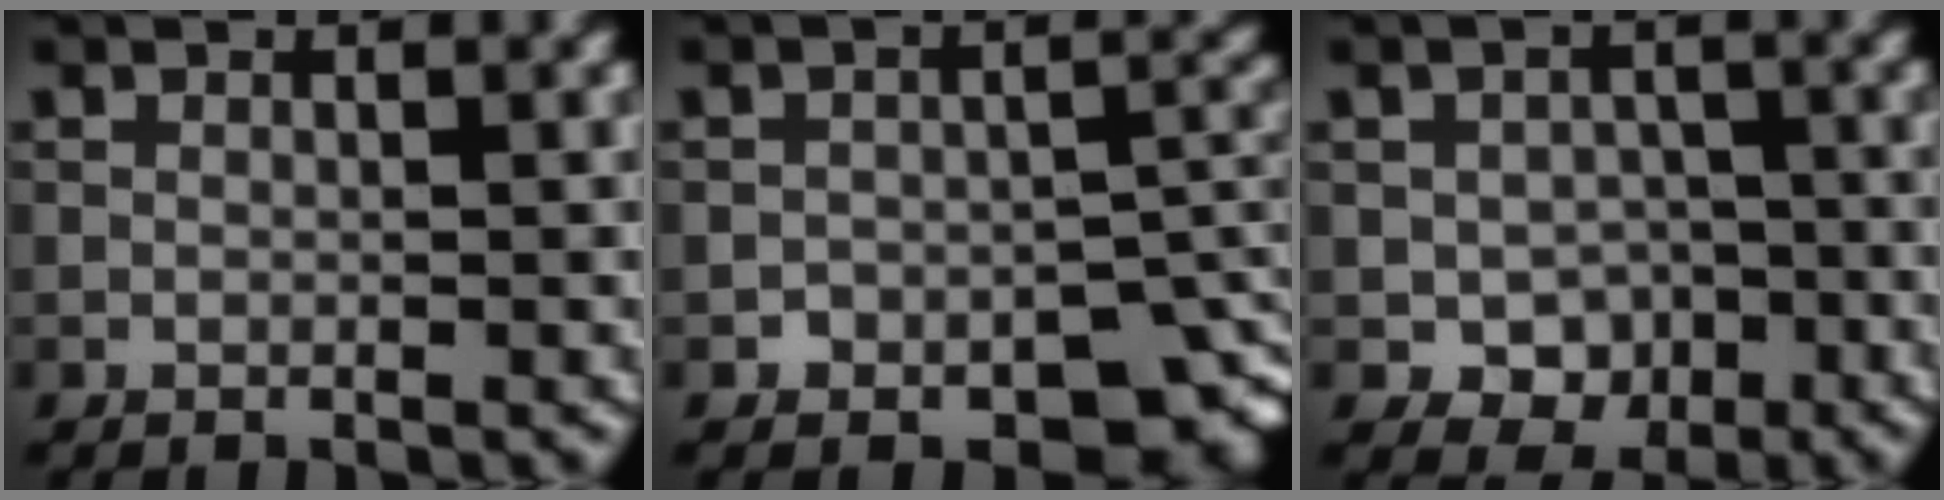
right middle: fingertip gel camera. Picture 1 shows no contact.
{"total": 7.6, "force": [-4.8, 4.6, 3.7], "torque": [-0.021, -0.003, -0.068]}
{"total": 4.1, "force": [-1.4, 3.2, 2.0], "torque": [-0.024, -0.009, -0.022]}